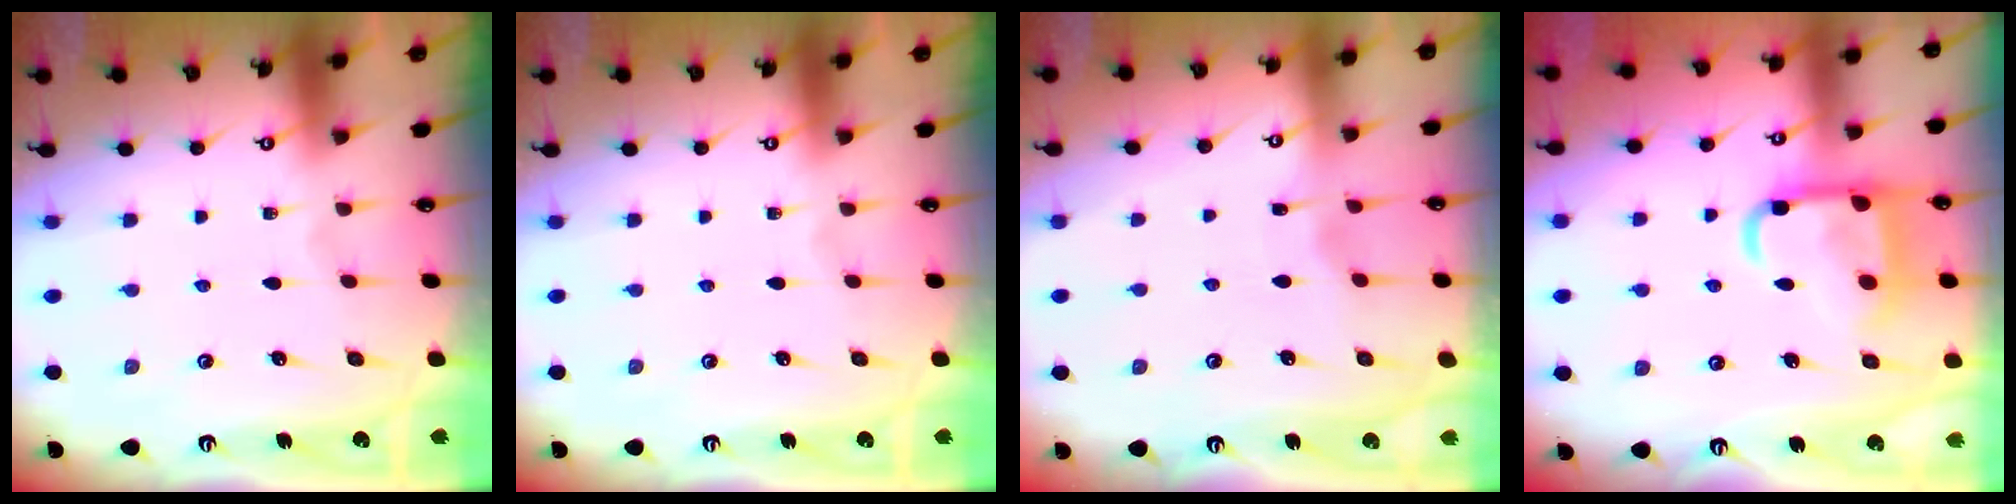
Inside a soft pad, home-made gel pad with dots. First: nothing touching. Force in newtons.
{"total": 0.0}
{"total": 2.9, "press": 2.8, "slide": 0.4}
{"total": 14.5, "press": 14.5, "slide": 1.4}